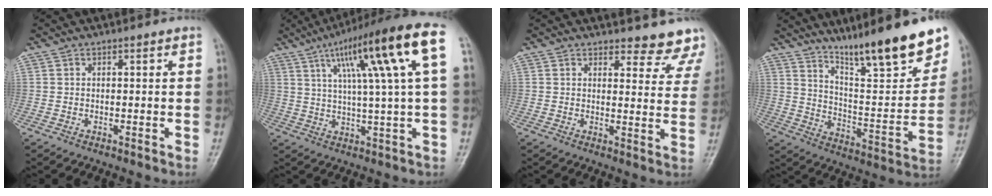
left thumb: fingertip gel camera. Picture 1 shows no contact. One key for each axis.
{"total": 18.6, "fx": 6.7, "fy": 1.7, "fz": 17.3, "tx": -0.263, "ty": 0.011, "tz": 0.100}
{"total": 9.4, "fx": 8.9, "fy": 2.7, "fz": 0.9, "tx": 0.034, "ty": -0.065, "tz": 0.080}
{"total": 20.8, "fx": 15.2, "fy": 3.3, "fz": 13.8, "tx": -0.173, "ty": -0.083, "tz": 0.250}